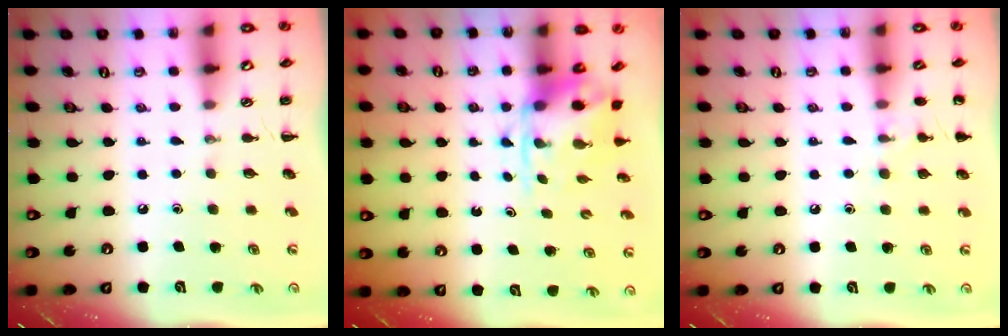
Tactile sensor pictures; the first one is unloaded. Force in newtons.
{"total": 3.9, "press": 3.8, "slide": 0.9}
{"total": 6.0, "press": 5.8, "slide": 1.7}